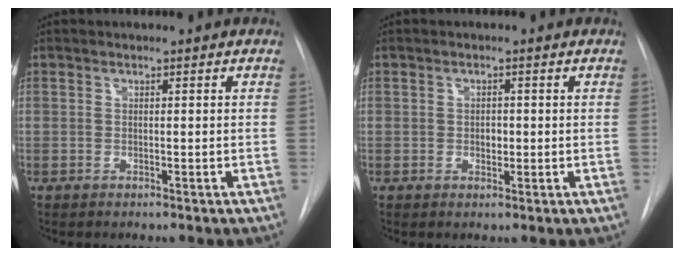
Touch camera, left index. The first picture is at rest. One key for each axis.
{"total": 1.8, "fx": -1.2, "fy": 0.9, "fz": 0.8, "tx": -0.012, "ty": -0.004, "tz": -0.017}